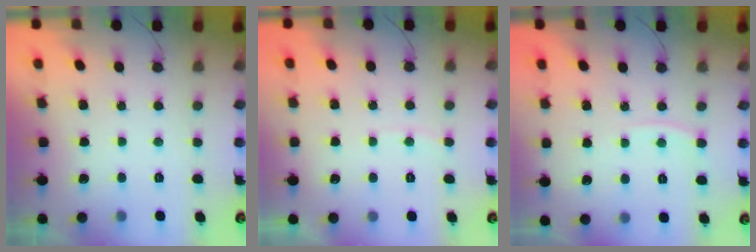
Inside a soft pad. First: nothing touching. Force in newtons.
{"total": 2.9, "press": 2.9, "slide": 0.4}
{"total": 4.5, "press": 4.4, "slide": 0.5}